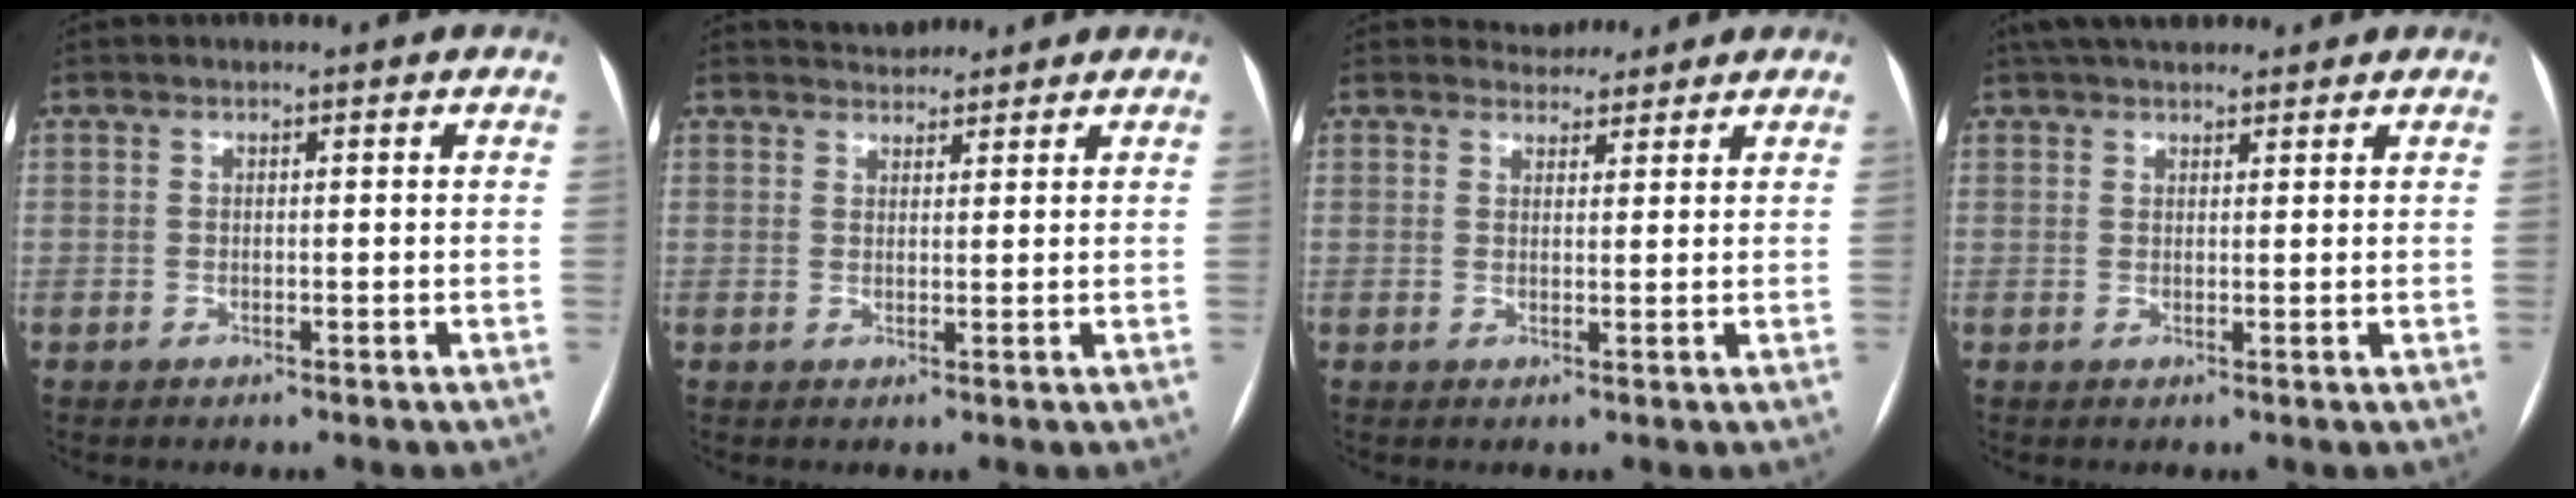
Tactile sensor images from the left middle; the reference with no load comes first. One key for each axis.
{"total": 3.4, "fx": 3.3, "fy": 1.0, "fz": 0.1, "tx": -0.002, "ty": 0.019, "tz": 0.051}
{"total": 3.3, "fx": 3.0, "fy": 1.3, "fz": -0.1, "tx": 0.002, "ty": 0.007, "tz": 0.043}
{"total": 8.2, "fx": 6.9, "fy": 2.6, "fz": 3.5, "tx": -0.050, "ty": 0.037, "tz": 0.111}